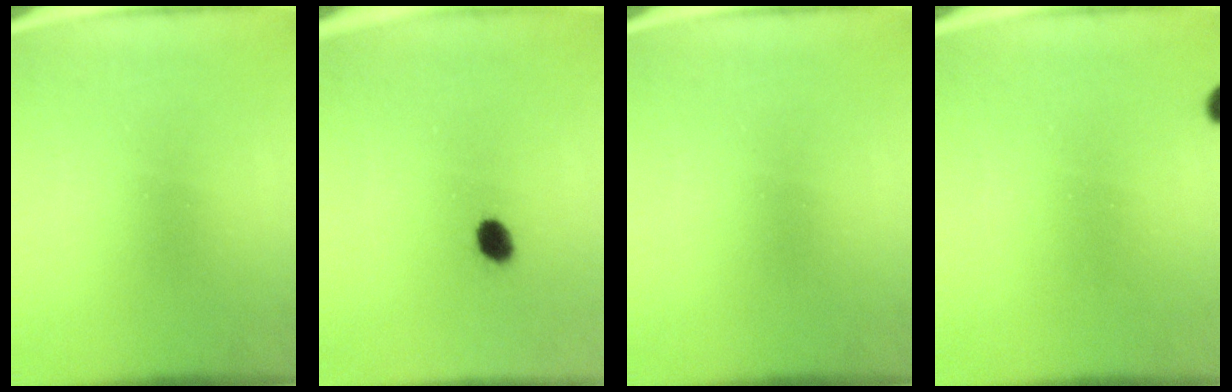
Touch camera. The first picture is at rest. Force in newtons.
{"total": 3.6}
{"total": 0.0}
{"total": 1.8}